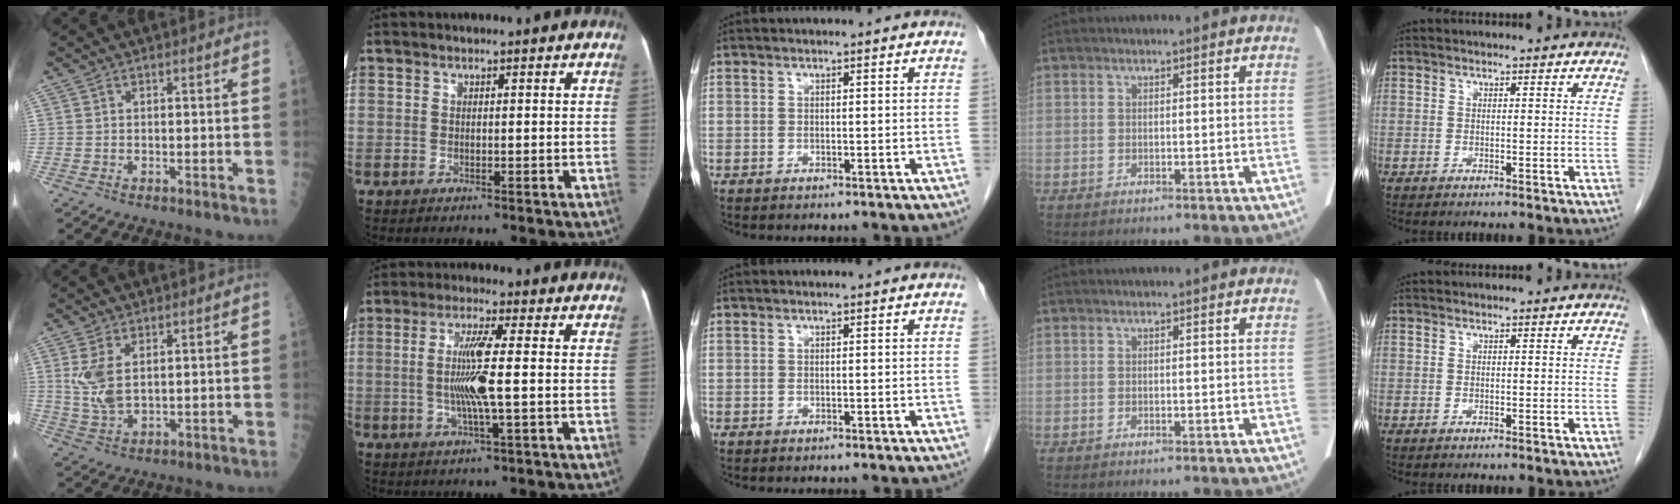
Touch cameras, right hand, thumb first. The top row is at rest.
{"thumb": {"total": 6.9, "force": [1.8, 3.6, 5.6], "torque": [-0.121, -0.008, 0.047]}, "index": {"total": 7.8, "force": [-0.5, 0.0, 7.8], "torque": [-0.153, -0.001, -0.012]}}